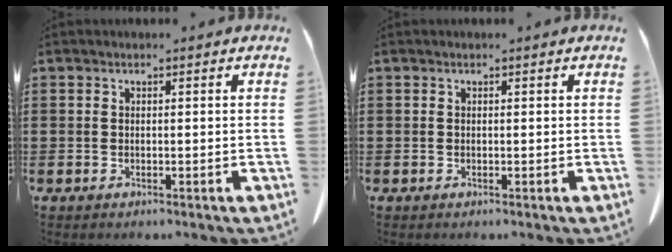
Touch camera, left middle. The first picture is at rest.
{"total": 0.0}